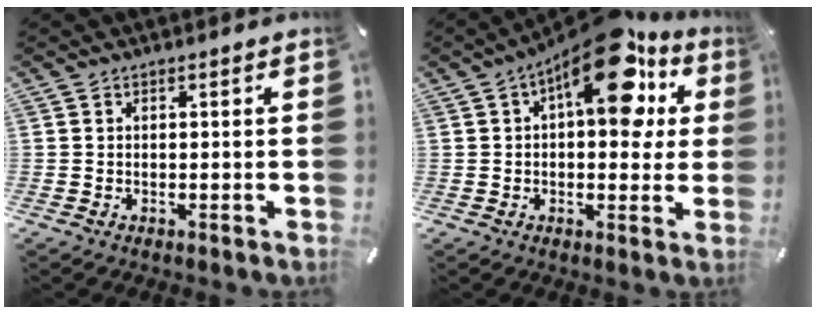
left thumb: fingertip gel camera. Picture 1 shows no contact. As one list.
[{"total": 18.4, "force": [8.5, 8.5, 14.0], "torque": [-0.188, -0.051, 0.137]}]